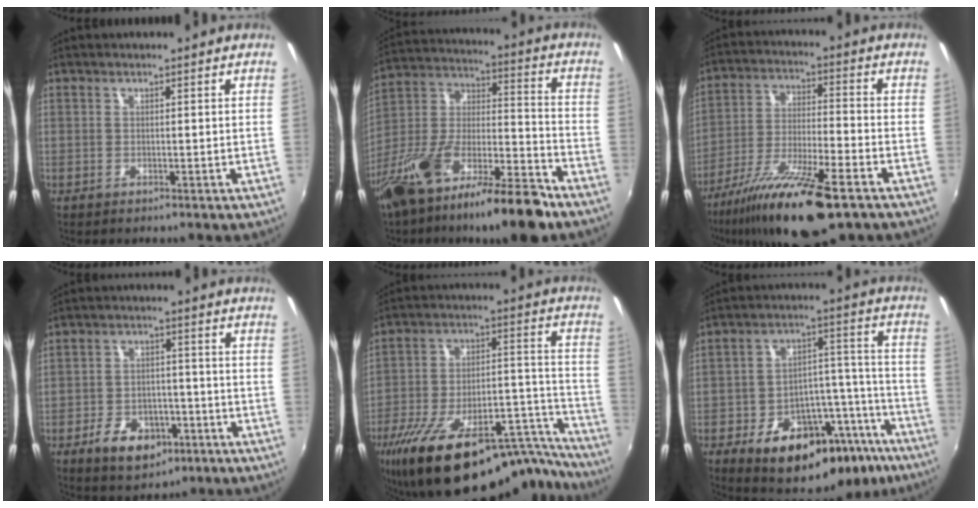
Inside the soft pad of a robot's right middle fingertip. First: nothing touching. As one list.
[{"total": 22.8, "force": [-15.2, 5.8, 16.0], "torque": [-0.288, -0.017, -0.263]}, {"total": 18.0, "force": [-12.1, 3.3, 12.9], "torque": [-0.246, -0.040, -0.215]}, {"total": 9.6, "force": [-5.2, 6.0, 5.4], "torque": [-0.124, 0.009, -0.072]}, {"total": 32.2, "force": [-24.8, 10.1, 18.0], "torque": [-0.281, -0.006, -0.356]}, {"total": 23.8, "force": [-15.4, 12.4, 13.3], "torque": [-0.214, 0.046, -0.190]}]